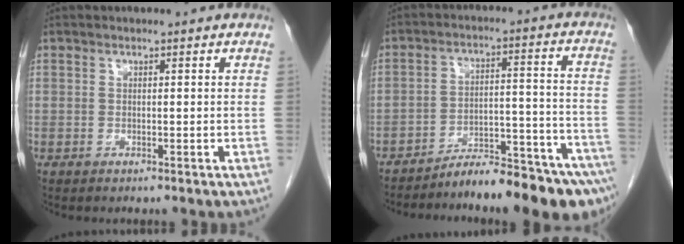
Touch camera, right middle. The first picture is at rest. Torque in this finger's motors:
{"motor_torque": [0.98, -1.16, 0.25, 0.07]}